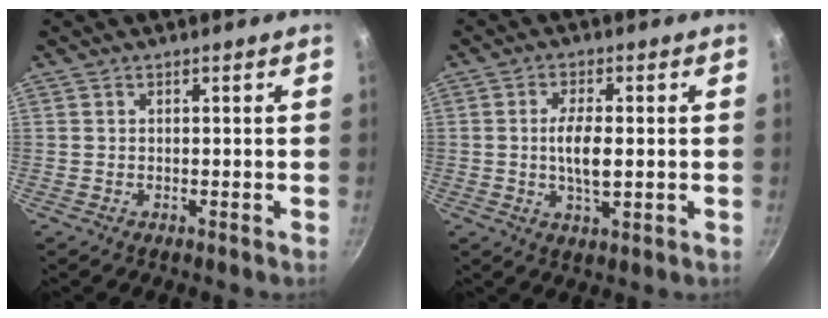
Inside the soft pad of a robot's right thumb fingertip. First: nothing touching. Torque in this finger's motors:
{"motor_torque": [2.44, 2.20, 1.68, -1.09, 0.71]}